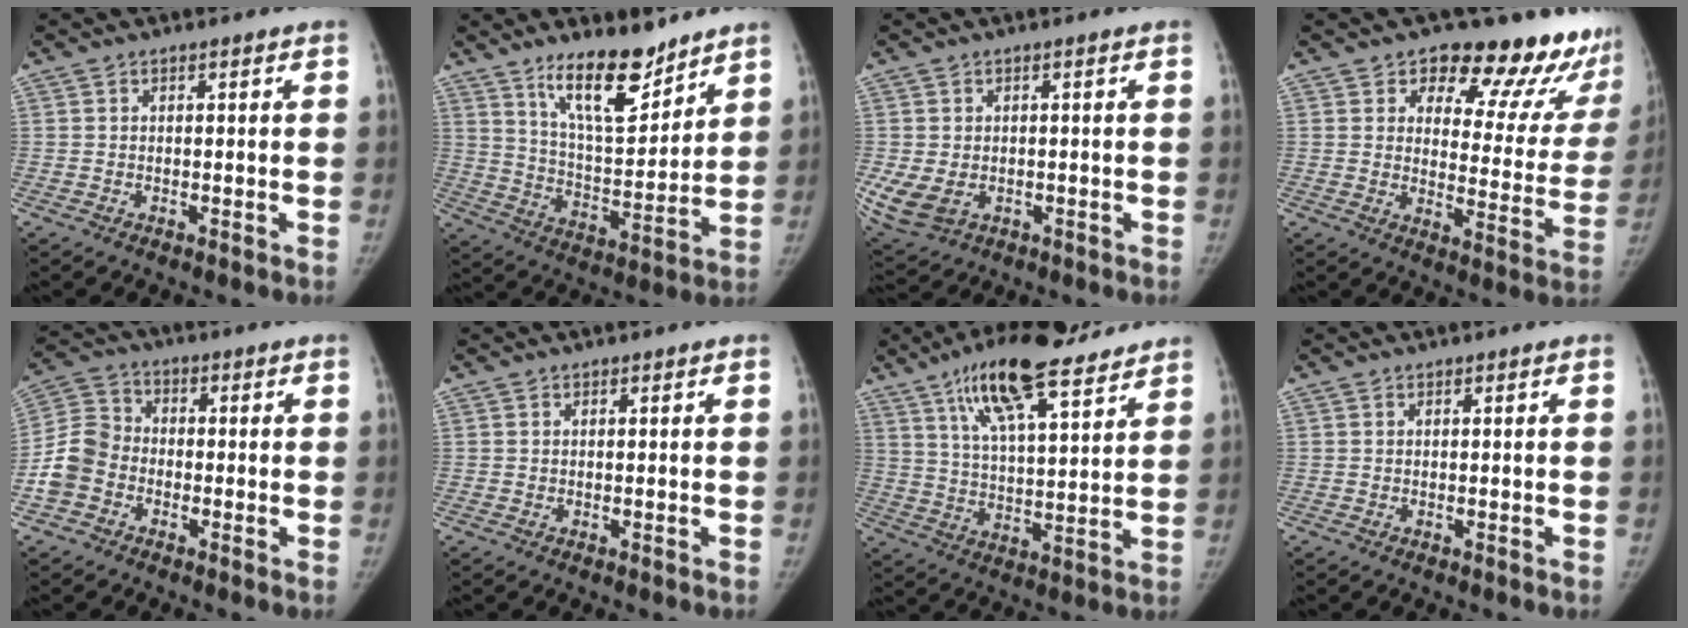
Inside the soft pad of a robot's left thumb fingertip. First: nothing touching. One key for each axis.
{"total": 14.1, "fx": 10.4, "fy": 4.4, "fz": 8.4, "tx": -0.111, "ty": -0.082, "tz": 0.186}
{"total": 7.9, "fx": -1.7, "fy": 5.7, "fz": 5.2, "tx": -0.116, "ty": -0.004, "tz": -0.017}
{"total": 19.6, "fx": 15.8, "fy": 8.1, "fz": 8.3, "tx": -0.035, "ty": -0.106, "tz": 0.186}
{"total": 8.1, "fx": -2.7, "fy": 6.6, "fz": 3.8, "tx": -0.073, "ty": 0.027, "tz": -0.062}
{"total": 0.0}
{"total": 18.2, "fx": 12.5, "fy": 4.9, "fz": 12.3, "tx": -0.186, "ty": -0.042, "tz": 0.212}
{"total": 0.0}